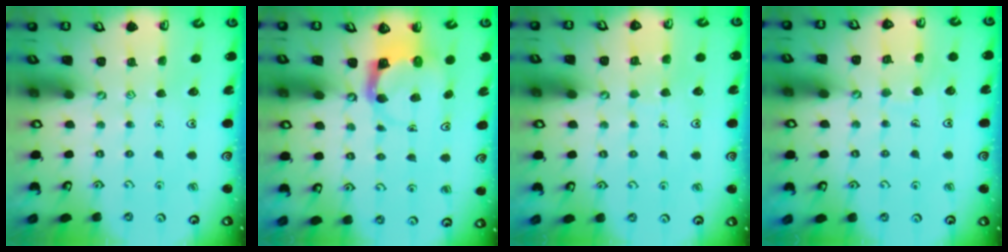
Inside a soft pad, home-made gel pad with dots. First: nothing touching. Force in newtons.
{"total": 3.9, "press": 3.9, "slide": 0.3}
{"total": 3.5, "press": 3.5, "slide": 0.2}
{"total": 6.6, "press": 6.6, "slide": 0.5}